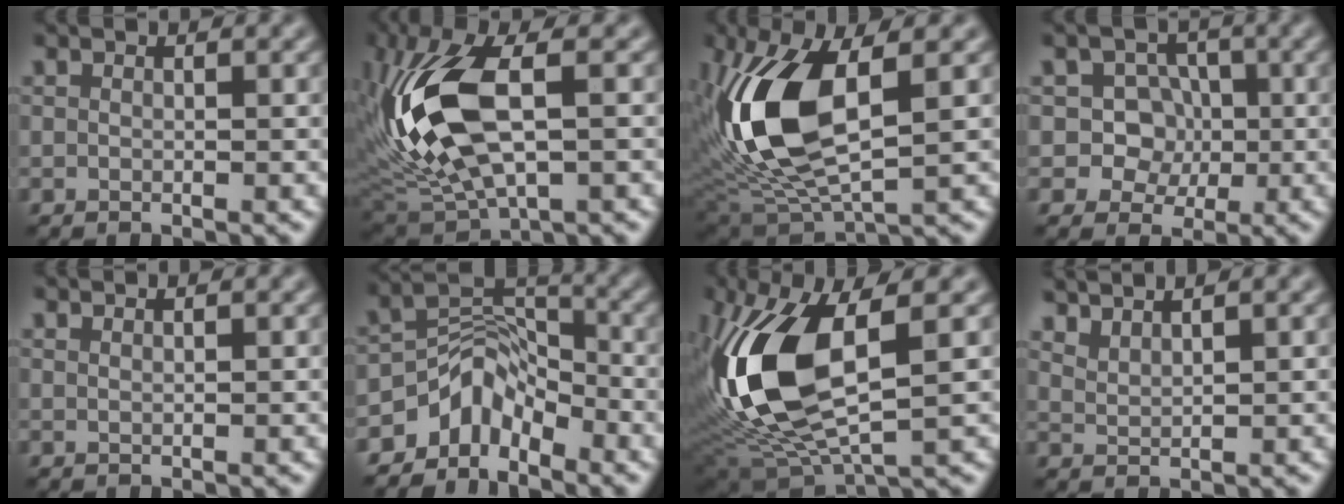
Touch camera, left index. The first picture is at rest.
{"total": 11.7, "force": [0.8, 5.5, 10.3], "torque": [-0.227, 0.005, 0.010]}
{"total": 11.2, "force": [1.6, 5.1, 9.8], "torque": [-0.216, 0.001, 0.028]}
{"total": 4.6, "force": [-0.1, 4.2, 1.9], "torque": [-0.003, 0.014, -0.023]}
{"total": 1.1, "force": [0.9, 0.3, 0.5], "torque": [0.000, -0.005, 0.007]}
{"total": 4.4, "force": [-3.4, 2.4, 1.6], "torque": [-0.011, 0.007, -0.069]}
{"total": 12.3, "force": [1.7, 5.2, 11.1], "torque": [-0.243, -0.002, 0.034]}
{"total": 3.0, "force": [2.8, 0.5, 0.9], "torque": [-0.008, 0.003, 0.046]}